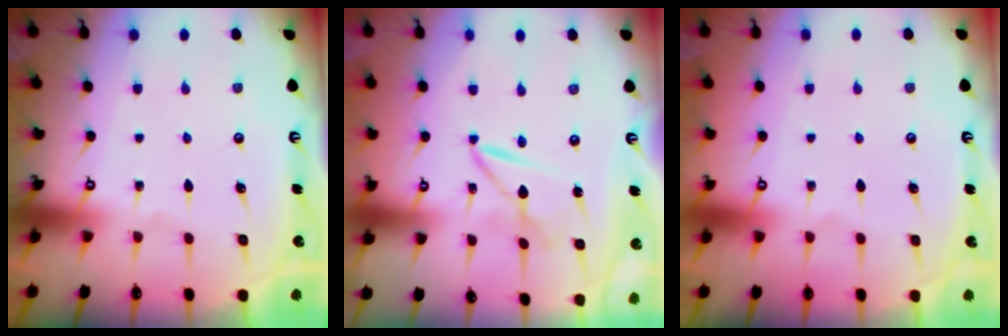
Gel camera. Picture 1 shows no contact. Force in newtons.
{"total": 5.3, "press": 5.3, "slide": 0.5}
{"total": 0.0}